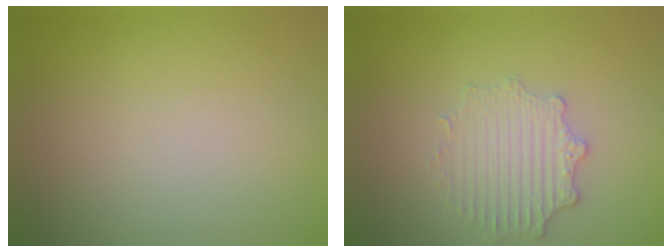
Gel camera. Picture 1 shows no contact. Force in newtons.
{"total": 2.6, "press": 2.5, "slide": 0.9}